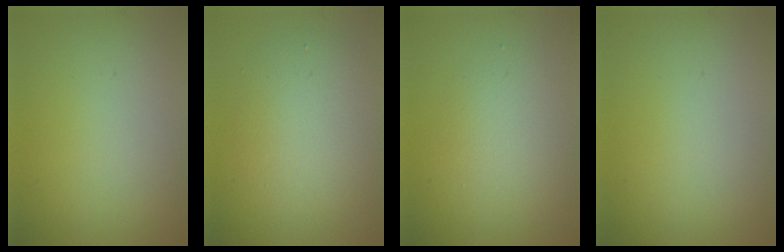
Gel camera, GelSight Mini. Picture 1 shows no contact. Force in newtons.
{"total": 4.6, "press": 4.5, "slide": 0.4}
{"total": 2.6, "press": 2.6, "slide": 0.1}
{"total": 0.0}